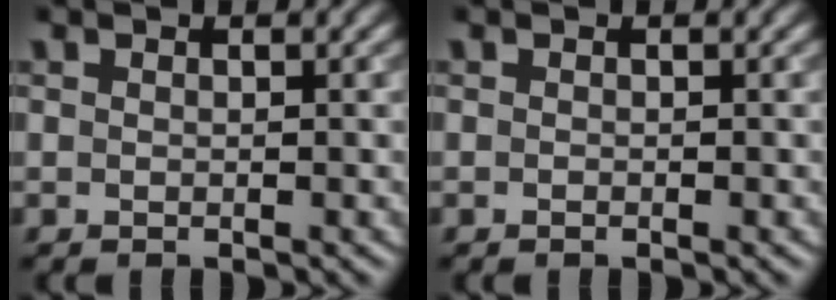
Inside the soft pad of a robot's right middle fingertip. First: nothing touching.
{"total": 0.0}